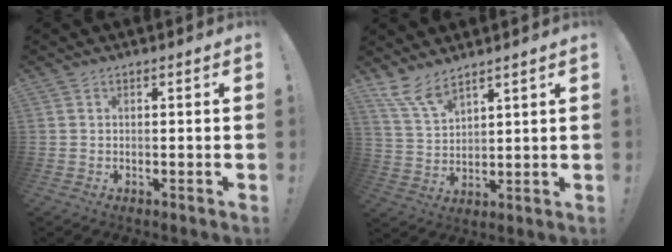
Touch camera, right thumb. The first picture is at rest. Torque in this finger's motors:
{"motor_torque": [0.08, 0.25, 0.53, 0.79, 0.00]}